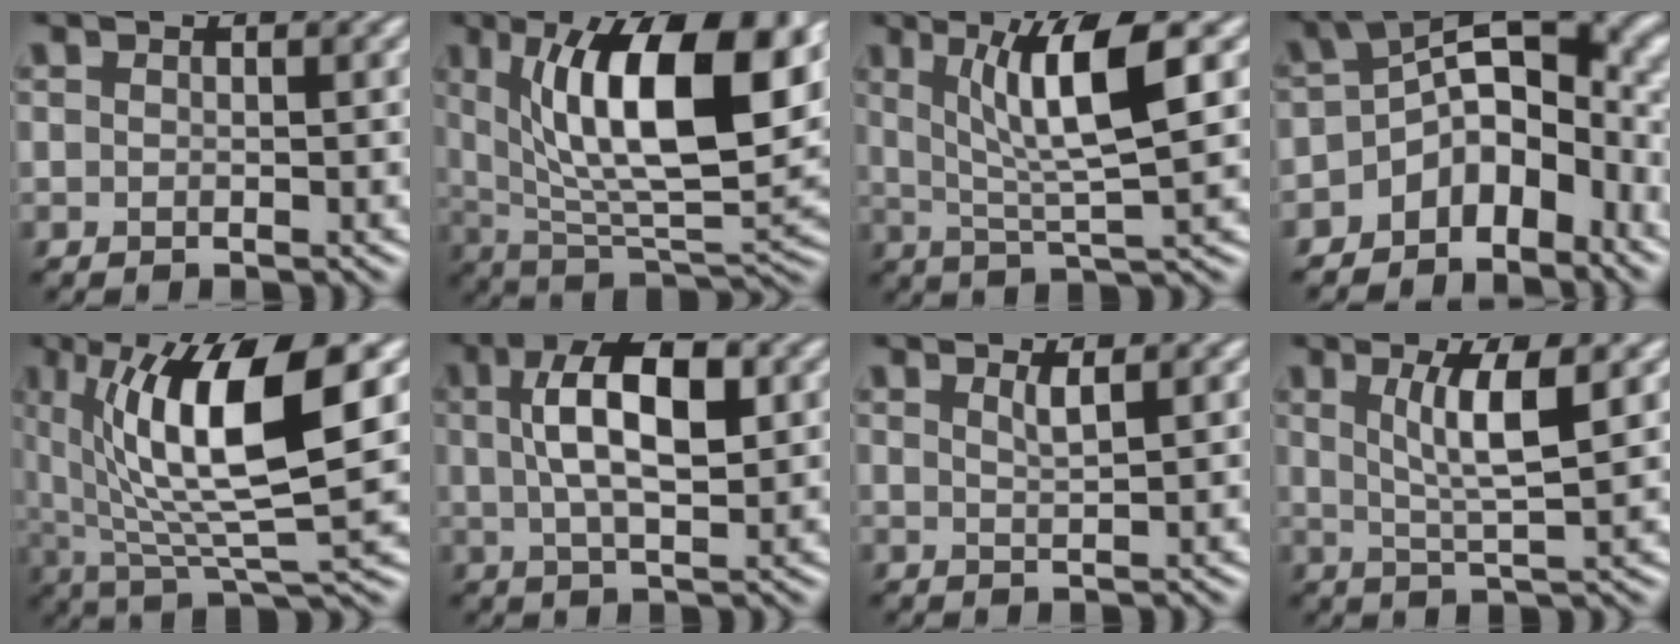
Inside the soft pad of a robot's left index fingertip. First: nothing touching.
{"total": 13.9, "force": [4.5, 5.0, 12.1], "torque": [-0.181, -0.003, 0.076]}
{"total": 7.5, "force": [2.4, 1.4, 7.0], "torque": [-0.120, 0.001, 0.044]}
{"total": 8.7, "force": [-4.0, 5.2, 5.8], "torque": [-0.065, 0.006, -0.079]}
{"total": 12.0, "force": [3.0, 3.3, 11.1], "torque": [-0.187, -0.003, 0.062]}
{"total": 7.7, "force": [1.6, 3.2, 6.8], "torque": [-0.121, 0.013, 0.025]}
{"total": 1.4, "force": [0.8, 0.4, 1.1], "torque": [-0.013, 0.001, 0.012]}
{"total": 5.1, "force": [1.6, 1.1, 4.8], "torque": [-0.085, -0.003, 0.033]}